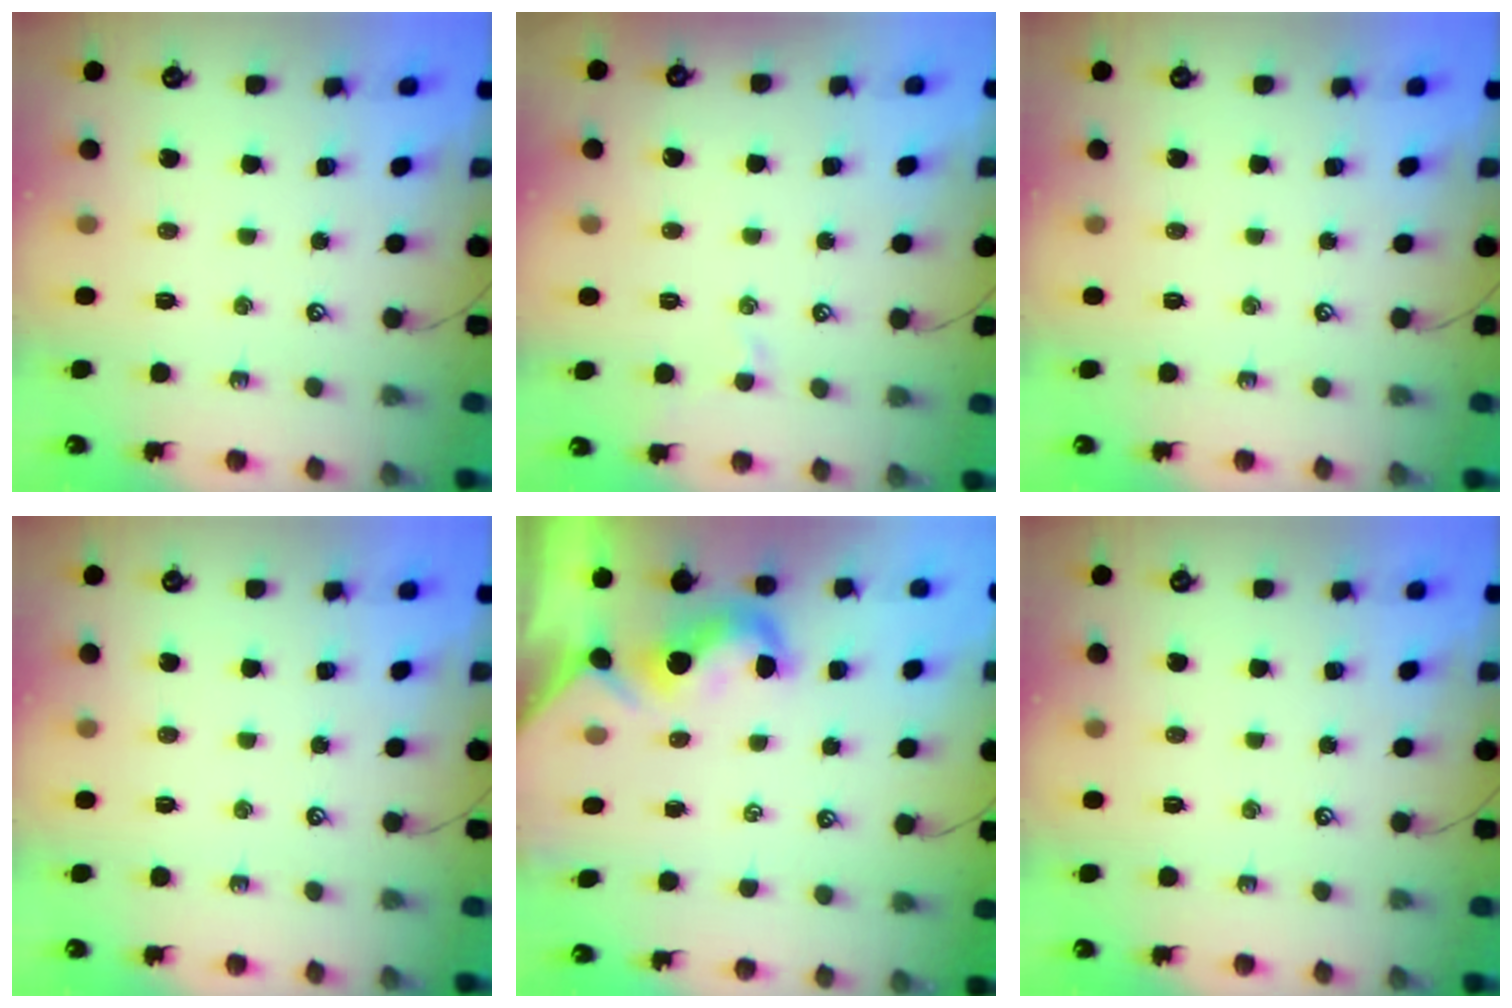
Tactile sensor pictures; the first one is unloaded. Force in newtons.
{"total": 1.3, "press": 1.2, "slide": 0.4}
{"total": 0.0}
{"total": 0.0}
{"total": 2.1, "press": 2.0, "slide": 0.5}
{"total": 0.0}